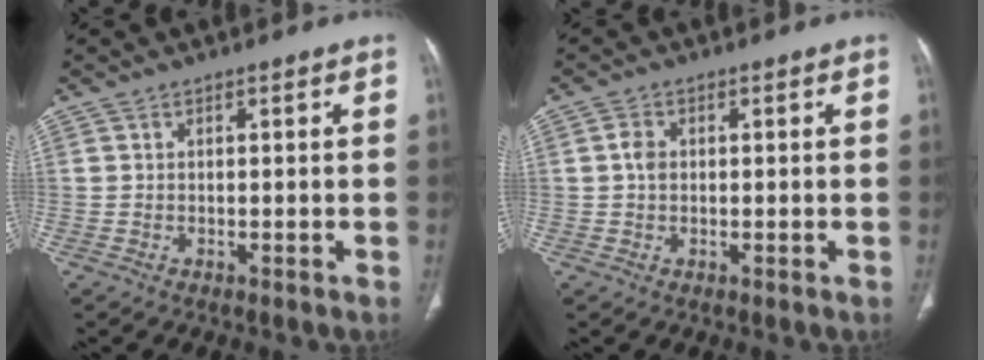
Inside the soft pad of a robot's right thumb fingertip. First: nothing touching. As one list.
[{"total": 2.4, "force": [0.2, 1.7, 1.6], "torque": [-0.030, 0.004, 0.002]}]